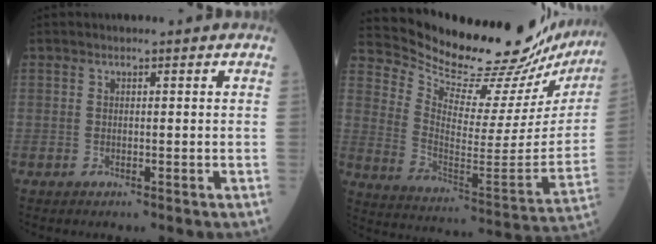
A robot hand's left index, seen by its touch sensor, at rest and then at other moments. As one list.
[{"total": 26.7, "force": [25.2, 3.1, 8.3], "torque": [-0.144, -0.120, 0.337]}]